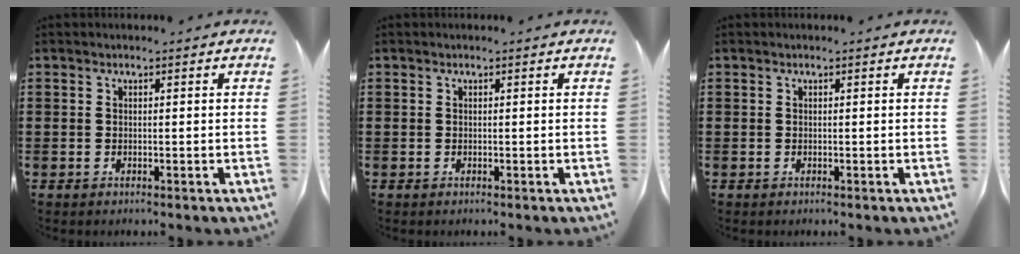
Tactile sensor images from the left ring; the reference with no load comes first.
{"total": 0.0}
{"total": 0.0}